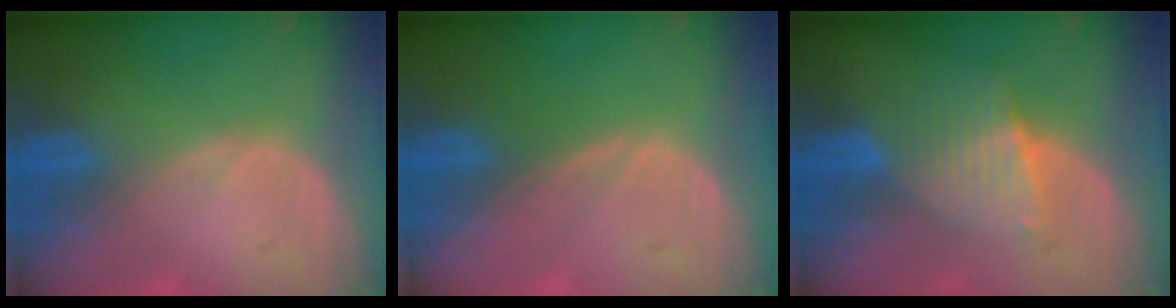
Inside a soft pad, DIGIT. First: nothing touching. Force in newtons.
{"total": 0.0}
{"total": 6.6, "press": 5.9, "slide": 2.9}